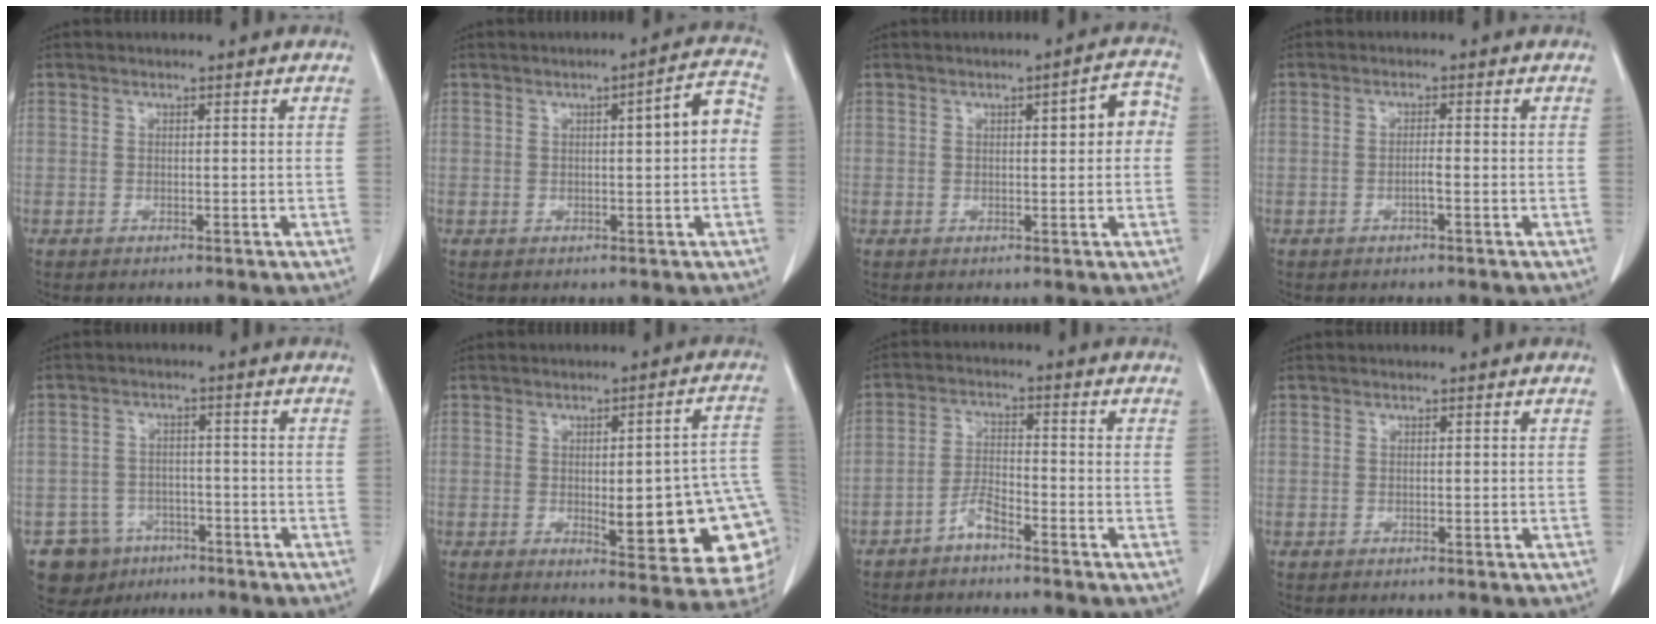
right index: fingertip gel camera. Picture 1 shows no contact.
{"total": 5.0, "force": [0.2, 0.7, 4.9], "torque": [-0.063, 0.016, 0.000]}
{"total": 4.7, "force": [0.6, 1.3, 4.5], "torque": [-0.053, 0.019, 0.005]}
{"total": 1.4, "force": [-0.6, 0.0, 1.3], "torque": [-0.025, 0.000, -0.011]}
{"total": 6.9, "force": [-4.4, 5.3, 0.6], "torque": [-0.009, 0.009, -0.064]}
{"total": 17.2, "force": [-2.6, 4.0, 16.6], "torque": [-0.130, 0.015, -0.014]}
{"total": 3.6, "force": [-3.0, 0.6, 1.9], "torque": [-0.039, 0.004, -0.060]}
{"total": 0.0}